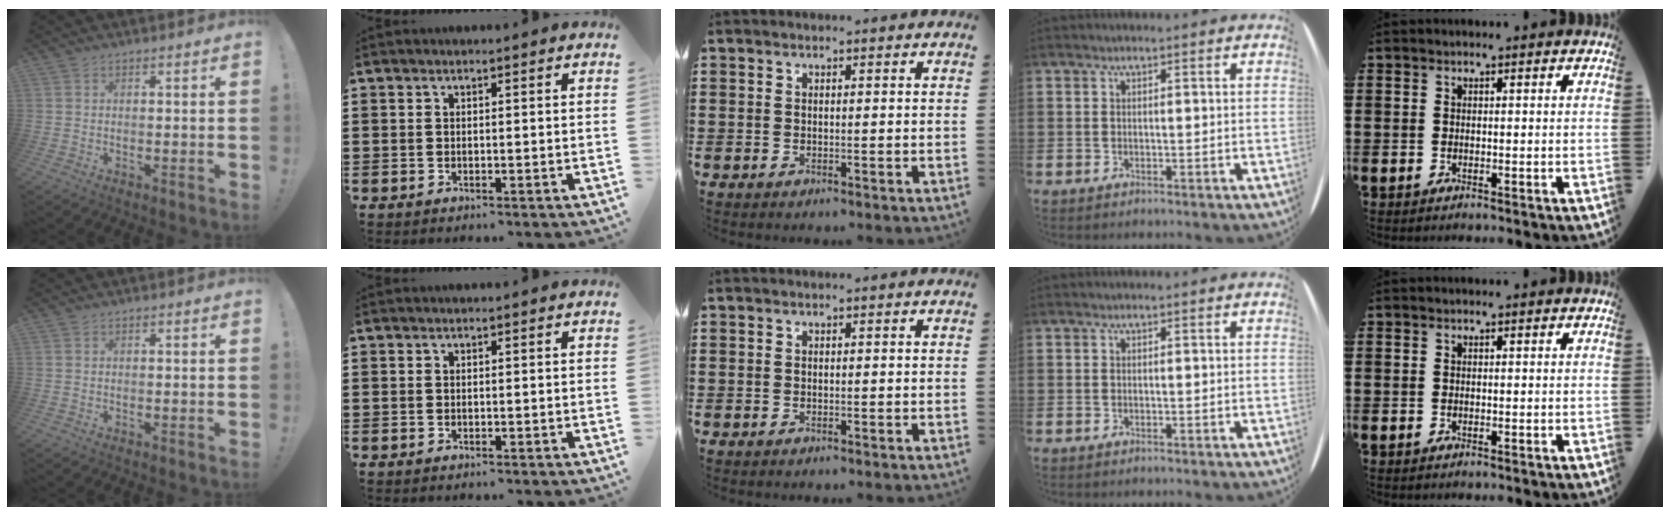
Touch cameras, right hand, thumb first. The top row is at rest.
{}